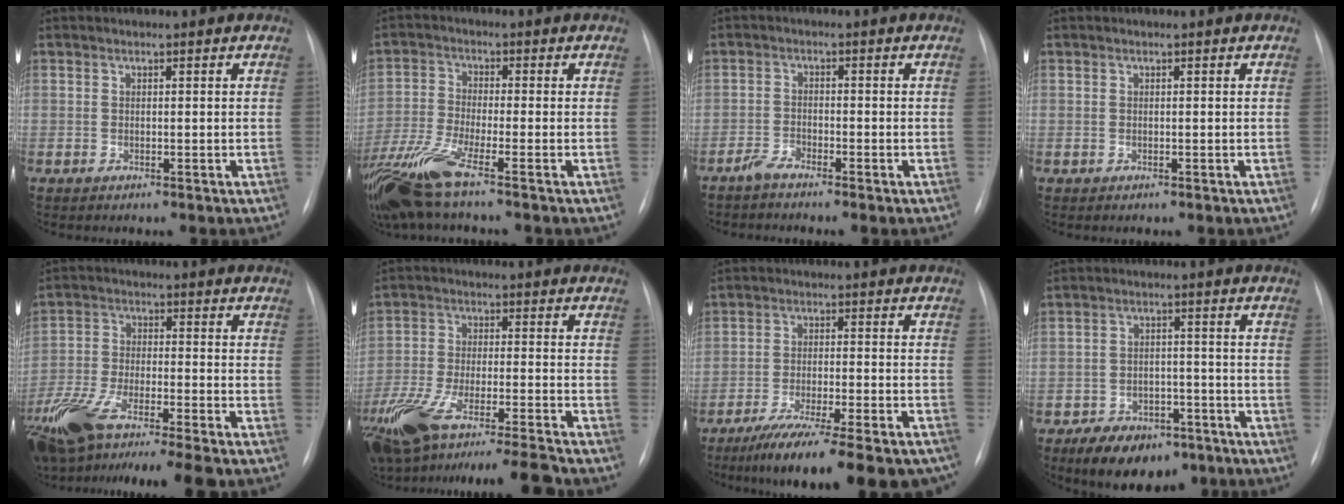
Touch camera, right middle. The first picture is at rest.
{"total": 10.2, "force": [-7.0, 0.7, 7.4], "torque": [-0.163, -0.026, -0.137]}
{"total": 2.2, "force": [-2.1, 0.1, 0.9], "torque": [-0.024, -0.004, -0.045]}
{"total": 0.0}
{"total": 18.5, "force": [-14.3, 2.2, 11.5], "torque": [-0.226, -0.034, -0.244]}
{"total": 19.6, "force": [-16.2, 1.2, 11.0], "torque": [-0.211, -0.029, -0.273]}
{"total": 20.1, "force": [-16.5, 2.5, 11.1], "torque": [-0.116, -0.019, -0.236]}
{"total": 10.0, "force": [-6.8, 5.4, 5.0], "torque": [-0.076, 0.007, -0.102]}